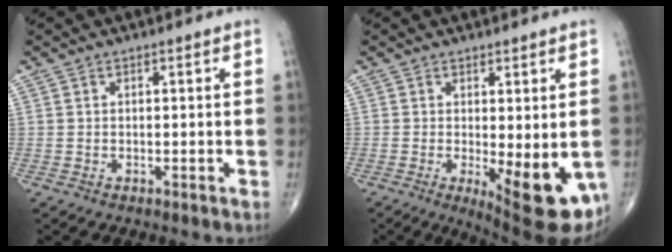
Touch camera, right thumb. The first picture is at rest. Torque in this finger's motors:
{"motor_torque": [-0.02, 0.83, 0.53, 0.23, 0.09]}